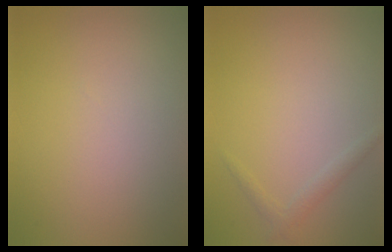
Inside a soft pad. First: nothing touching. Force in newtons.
{"total": 1.1, "press": 1.1, "slide": 0.0}